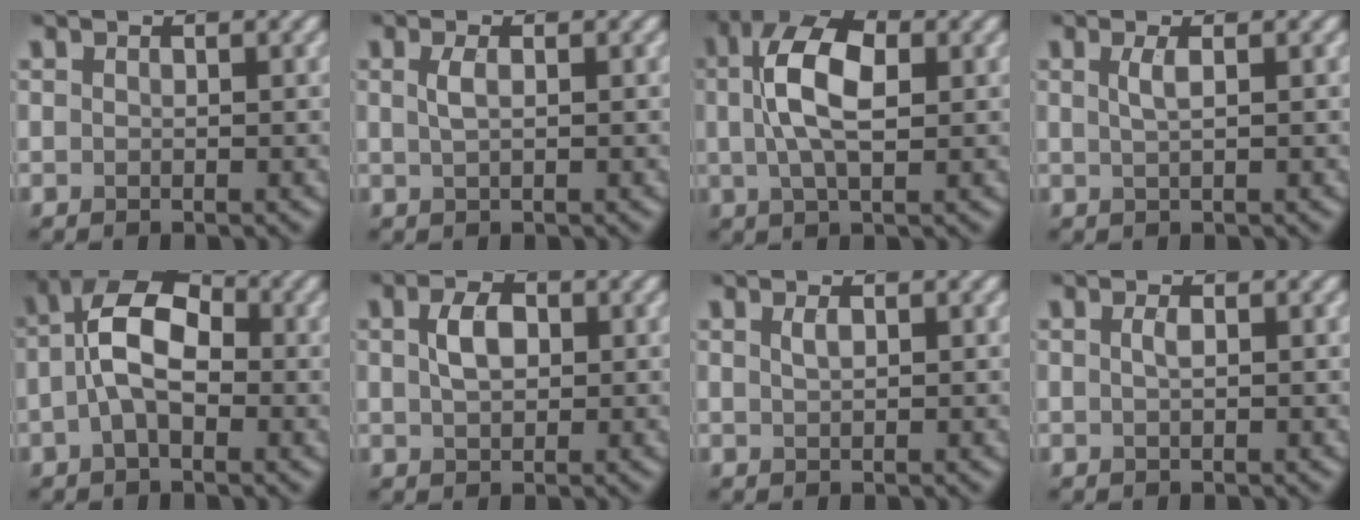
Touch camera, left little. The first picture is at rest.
{"total": 1.3, "force": [0.3, 0.5, 1.2], "torque": [-0.025, 0.002, 0.007]}
{"total": 6.9, "force": [1.0, 3.3, 5.9], "torque": [-0.115, 0.012, 0.012]}
{"total": 1.6, "force": [0.4, 0.5, 1.4], "torque": [-0.026, 0.002, 0.005]}
{"total": 6.8, "force": [-0.5, 3.8, 5.6], "torque": [-0.110, 0.019, -0.023]}
{"total": 3.0, "force": [0.6, 1.9, 2.3], "torque": [-0.047, 0.004, 0.010]}
{"total": 0.9, "force": [0.4, 0.3, 0.8], "torque": [-0.017, 0.002, 0.009]}
{"total": 0.9, "force": [0.1, 0.2, 0.8], "torque": [-0.018, 0.003, 0.003]}